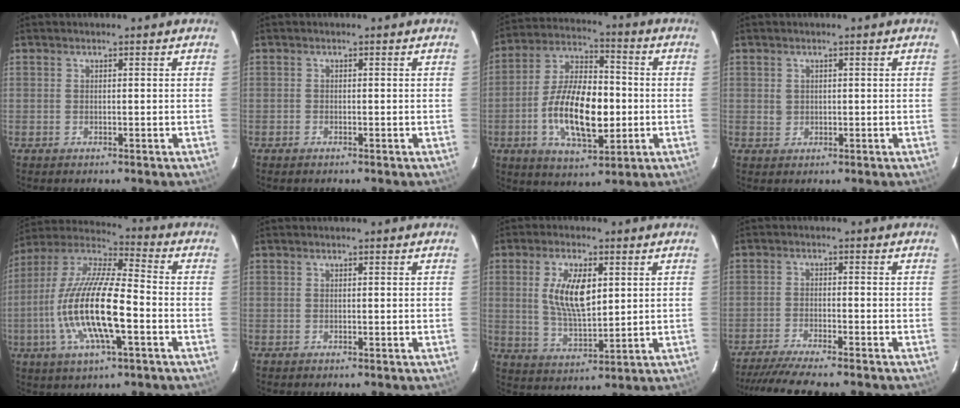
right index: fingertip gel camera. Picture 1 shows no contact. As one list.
[{"total": 0.6, "force": [-0.5, 0.3, -0.1], "torque": [-0.002, -0.003, -0.011]}, {"total": 16.3, "force": [-3.0, 7.6, 14.1], "torque": [-0.270, 0.006, -0.050]}, {"total": 1.6, "force": [0.2, 1.5, 0.3], "torque": [-0.002, 0.003, 0.005]}, {"total": 18.9, "force": [-4.7, 5.0, 17.6], "torque": [-0.346, -0.012, -0.093]}, {"total": 0.0}, {"total": 10.1, "force": [2.4, 4.6, 8.7], "torque": [-0.164, 0.000, 0.052]}, {"total": 9.5, "force": [-8.5, 0.4, 4.2], "torque": [-0.101, -0.018, -0.139]}]